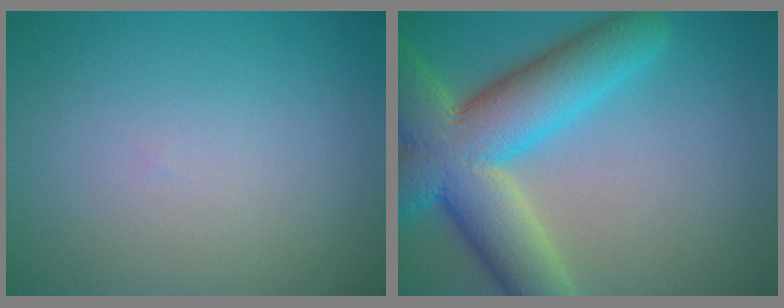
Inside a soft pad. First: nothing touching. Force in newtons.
{"total": 11.4, "press": 11.4, "slide": 1.0}